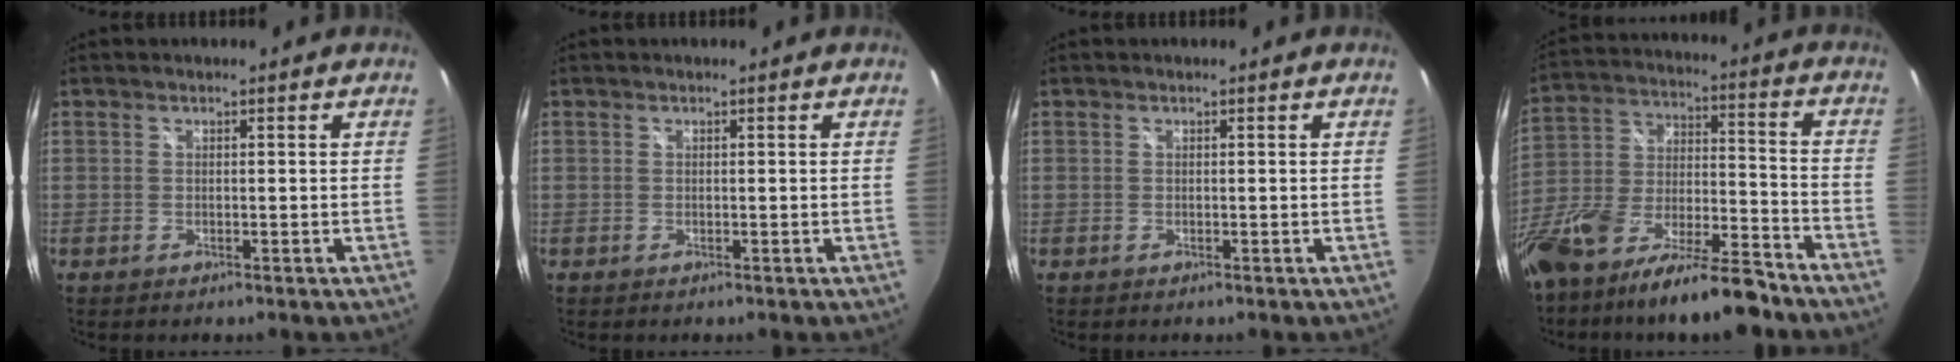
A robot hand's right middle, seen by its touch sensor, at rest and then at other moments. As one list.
[{"total": 0.0}, {"total": 0.0}, {"total": 19.4, "force": [-12.7, 6.9, 13.0], "torque": [-0.254, -0.023, -0.213]}]